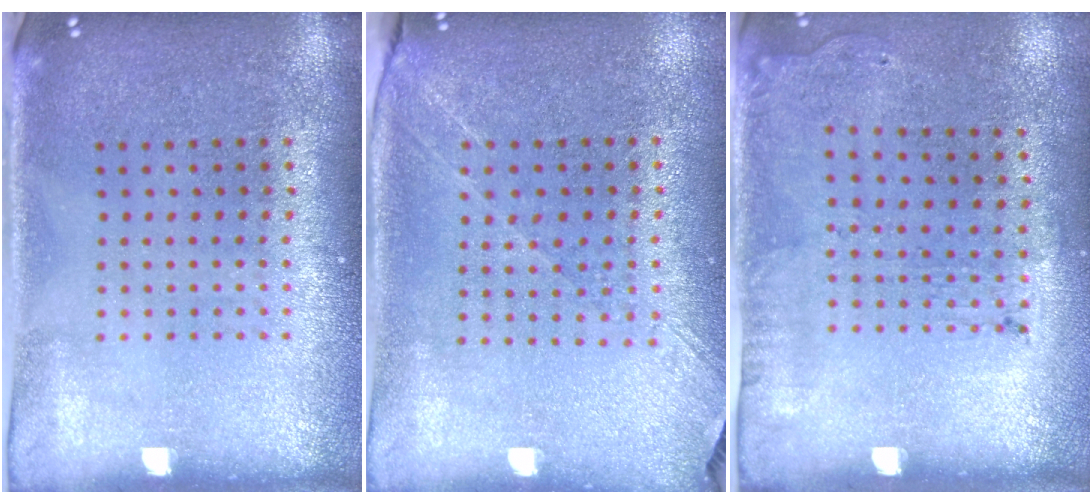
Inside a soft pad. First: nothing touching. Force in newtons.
{"total": 1.3, "press": 1.2, "slide": 0.5}
{"total": 1.8, "press": 1.2, "slide": 1.4}